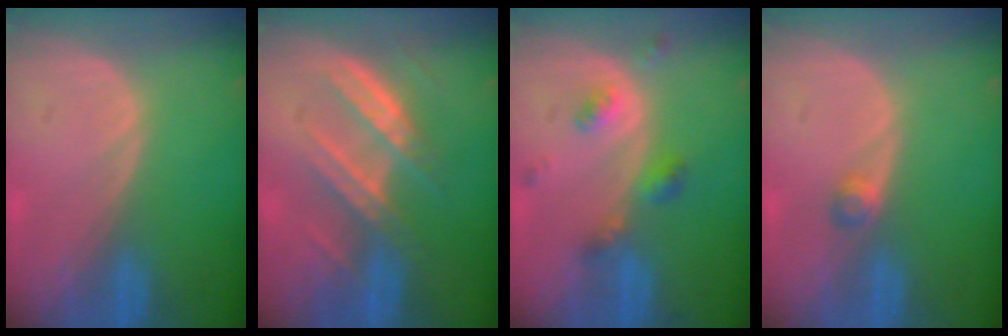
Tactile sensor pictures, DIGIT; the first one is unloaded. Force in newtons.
{"total": 6.9, "press": 6.8, "slide": 1.0}
{"total": 4.9, "press": 4.3, "slide": 2.2}
{"total": 1.8, "press": 1.6, "slide": 0.8}